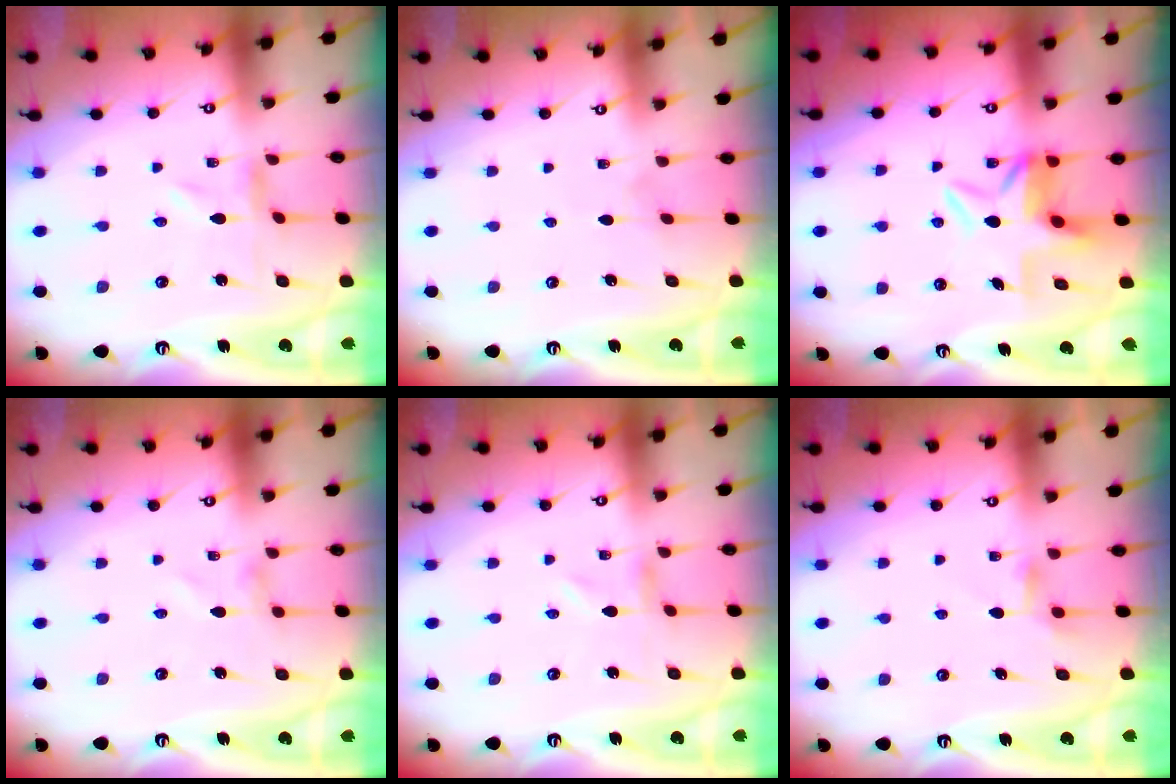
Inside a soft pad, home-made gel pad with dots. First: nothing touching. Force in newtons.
{"total": 2.0, "press": 2.0, "slide": 0.2}
{"total": 5.9, "press": 5.5, "slide": 2.1}
{"total": 0.8, "press": 0.7, "slide": 0.1}
{"total": 0.6, "press": 0.5, "slide": 0.2}
{"total": 4.3, "press": 4.3, "slide": 0.4}